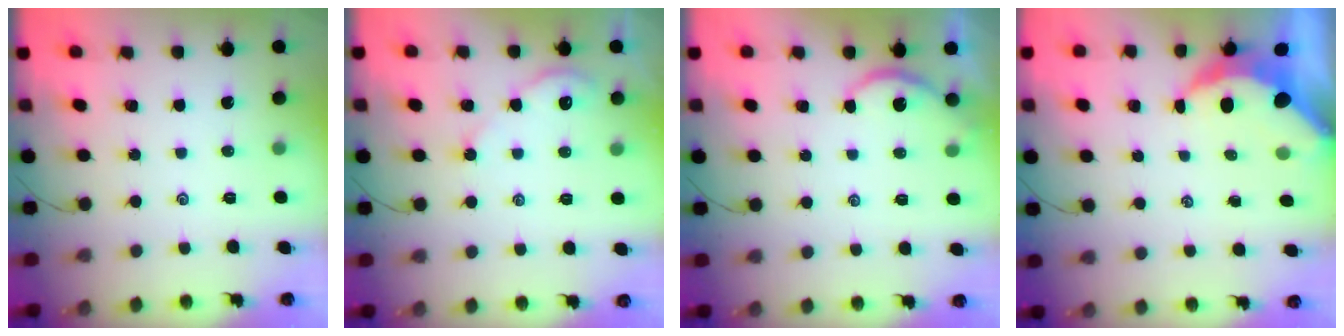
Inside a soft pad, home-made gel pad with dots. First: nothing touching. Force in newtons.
{"total": 2.9, "press": 2.9, "slide": 0.4}
{"total": 5.3, "press": 5.3, "slide": 0.5}
{"total": 6.9, "press": 6.9, "slide": 0.9}